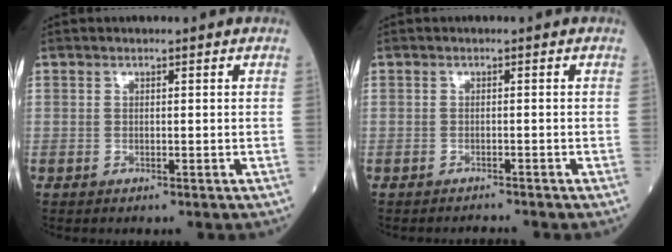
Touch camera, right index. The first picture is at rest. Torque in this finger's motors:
{"motor_torque": [0.05, -0.03, 0.03, 0.00]}